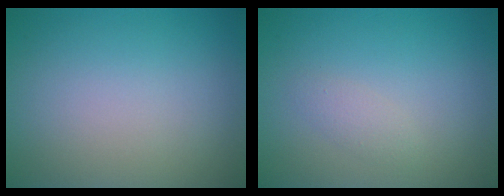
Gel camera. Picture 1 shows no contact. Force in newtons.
{"total": 1.1, "press": 1.1, "slide": 0.1}